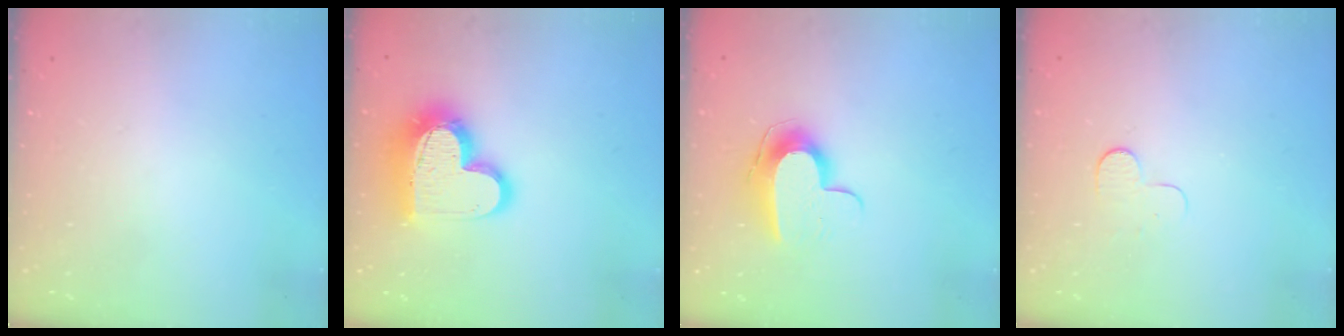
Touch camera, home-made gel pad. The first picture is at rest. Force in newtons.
{"total": 17.3, "press": 17.3, "slide": 1.4}
{"total": 10.2, "press": 10.1, "slide": 0.5}
{"total": 4.3, "press": 4.3, "slide": 0.3}